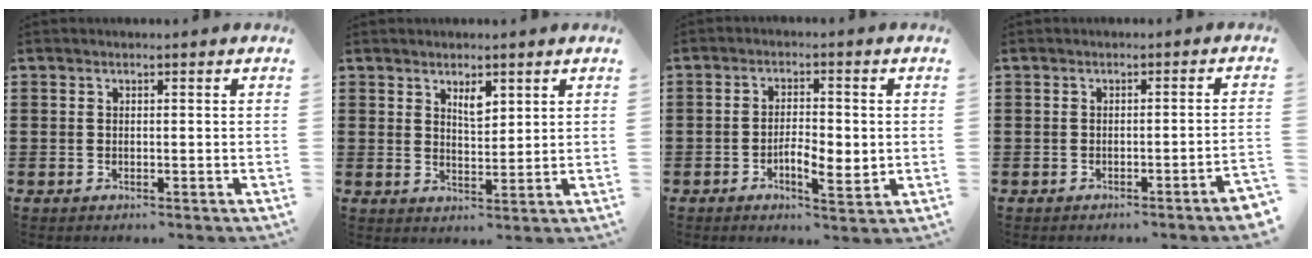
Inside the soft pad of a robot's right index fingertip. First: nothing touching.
{"total": 3.2, "force": [2.1, 1.4, 2.0], "torque": [-0.036, 0.001, 0.036]}
{"total": 4.9, "force": [-1.2, 2.1, 4.3], "torque": [-0.077, 0.005, -0.021]}
{"total": 1.7, "force": [-1.3, -0.4, 1.1], "torque": [-0.018, -0.003, -0.025]}